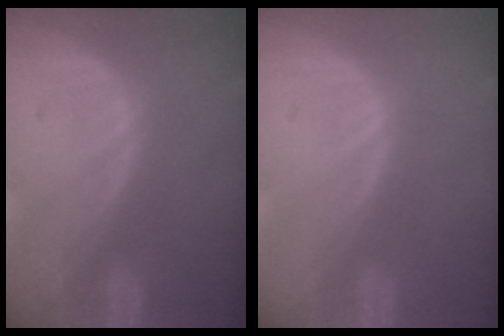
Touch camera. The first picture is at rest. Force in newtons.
{"total": 0.0}